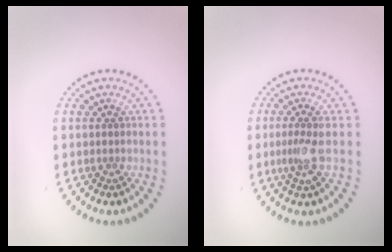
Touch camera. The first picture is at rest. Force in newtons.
{"total": 2.2, "press": 1.6, "slide": 1.4}